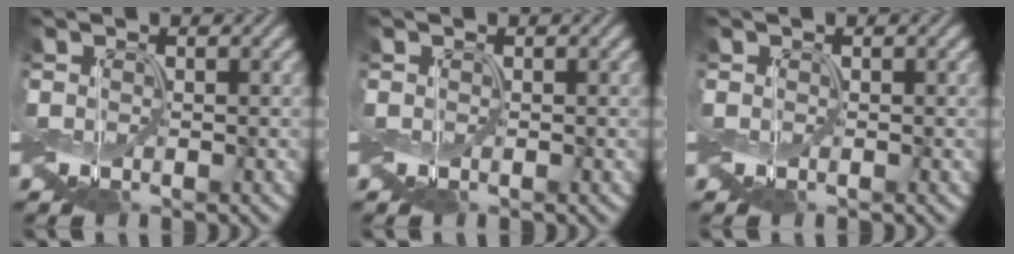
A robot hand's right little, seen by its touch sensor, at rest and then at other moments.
{"total": 0.0}
{"total": 0.0}